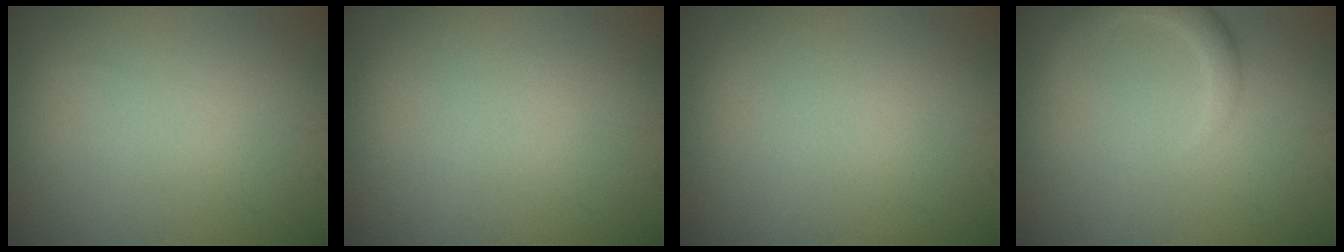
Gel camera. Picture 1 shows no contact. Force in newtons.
{"total": 0.0}
{"total": 0.0}
{"total": 2.4, "press": 2.3, "slide": 0.3}